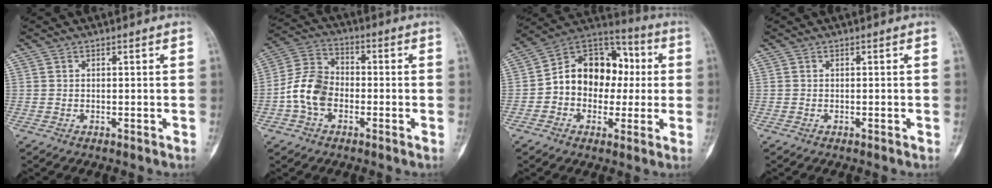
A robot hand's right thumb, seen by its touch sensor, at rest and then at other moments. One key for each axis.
{"total": 9.7, "fx": -2.4, "fy": 7.0, "fz": 6.3, "tx": -0.114, "ty": 0.031, "tz": -0.058}
{"total": 16.5, "fx": 0.2, "fy": 12.6, "fz": 10.6, "tx": -0.118, "ty": 0.043, "tz": -0.006}
{"total": 0.0}